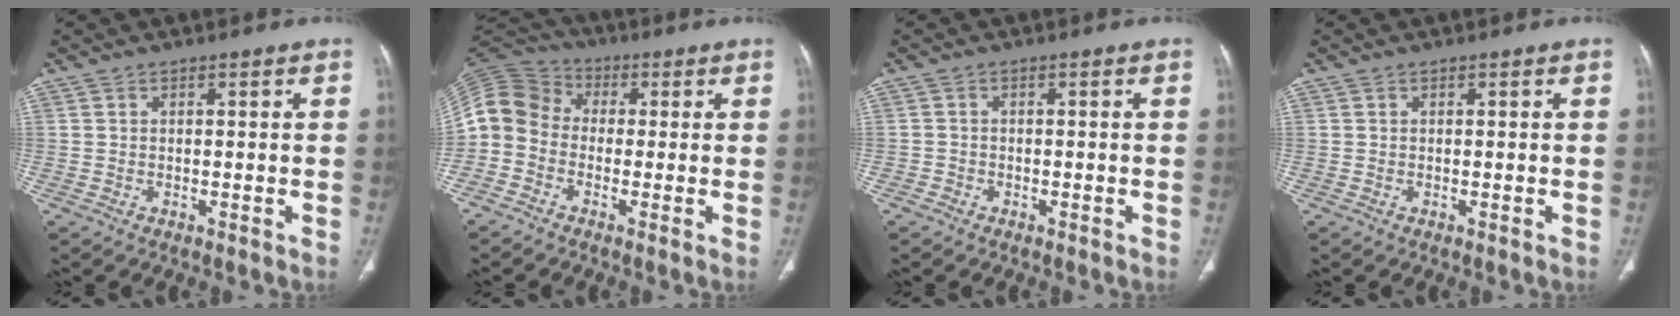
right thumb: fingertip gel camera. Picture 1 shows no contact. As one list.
[{"total": 10.1, "force": [-1.3, 9.0, 4.4], "torque": [-0.090, 0.040, -0.047]}, {"total": 1.3, "force": [-0.9, 0.9, -0.2], "torque": [-0.001, 0.005, -0.023]}, {"total": 0.0}]